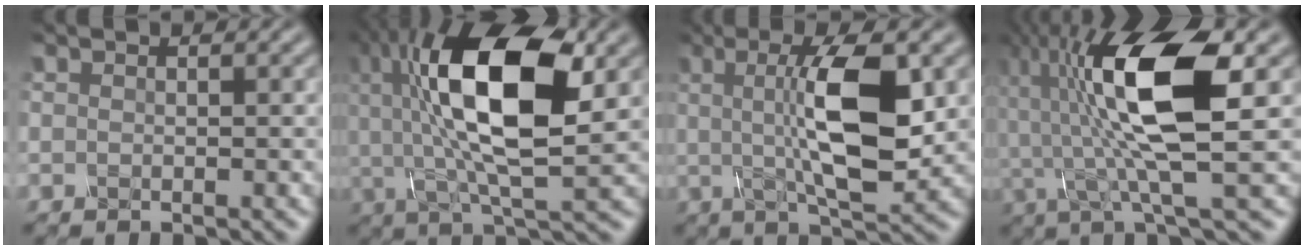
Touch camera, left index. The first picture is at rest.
{"total": 13.1, "force": [2.8, 4.6, 12.0], "torque": [-0.198, 0.013, 0.043]}
{"total": 9.3, "force": [1.2, 2.6, 8.9], "torque": [-0.140, -0.005, 0.023]}
{"total": 11.4, "force": [1.5, 3.5, 10.8], "torque": [-0.209, 0.009, 0.024]}